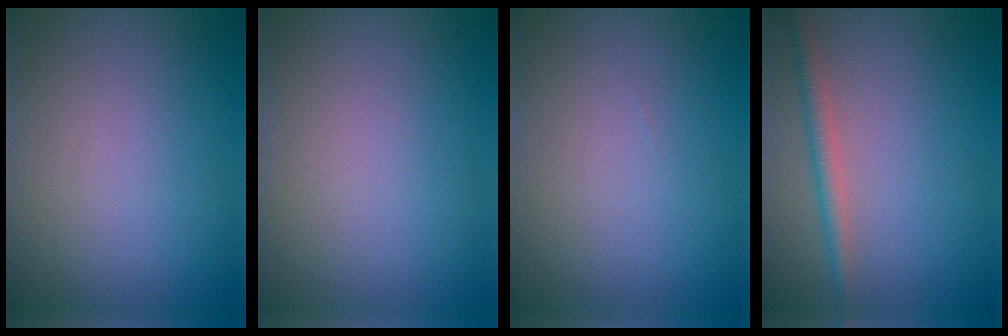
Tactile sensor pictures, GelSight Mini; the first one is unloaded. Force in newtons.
{"total": 0.0}
{"total": 0.0}
{"total": 2.1, "press": 2.1, "slide": 0.1}